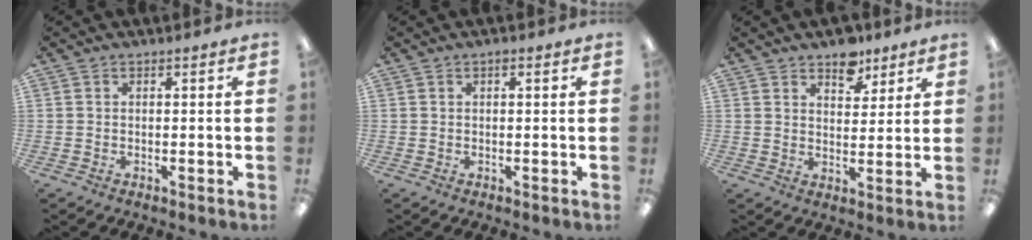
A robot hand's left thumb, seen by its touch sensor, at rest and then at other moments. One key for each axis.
{"total": 0.9, "fx": 0.4, "fy": 0.2, "fz": 0.8, "tx": -0.017, "ty": 0.003, "tz": 0.006}
{"total": 9.2, "fx": 7.2, "fy": 4.9, "fz": 3.0, "tx": -0.021, "ty": -0.049, "tz": 0.126}